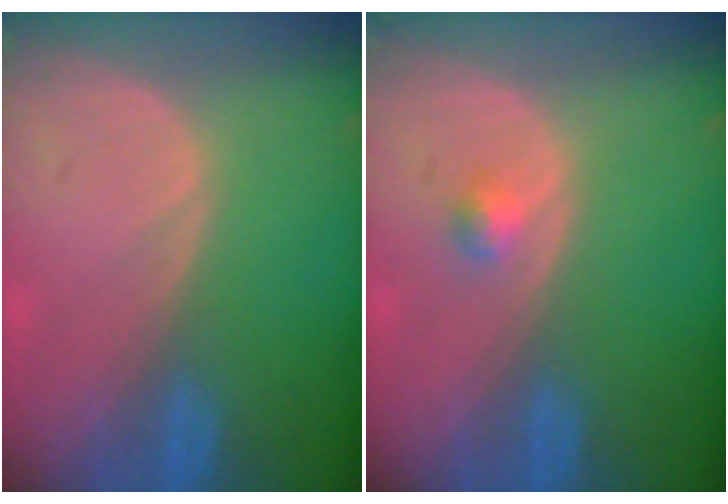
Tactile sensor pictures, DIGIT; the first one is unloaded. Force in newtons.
{"total": 1.7, "press": 1.4, "slide": 0.8}